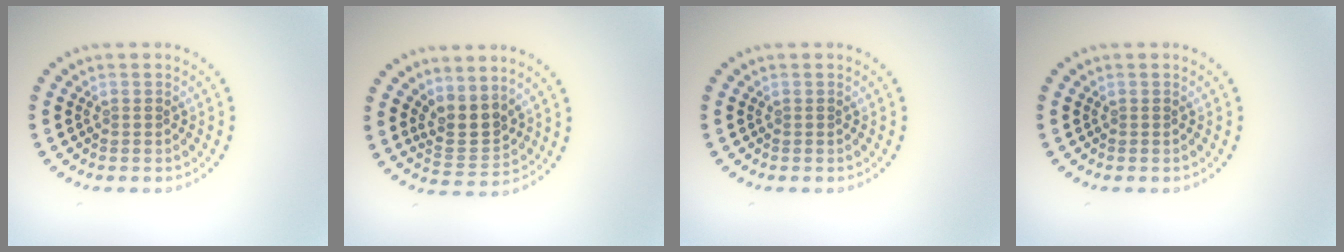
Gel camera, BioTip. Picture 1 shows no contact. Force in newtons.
{"total": 3.1, "press": 2.7, "slide": 1.5}
{"total": 0.0}
{"total": 0.0}